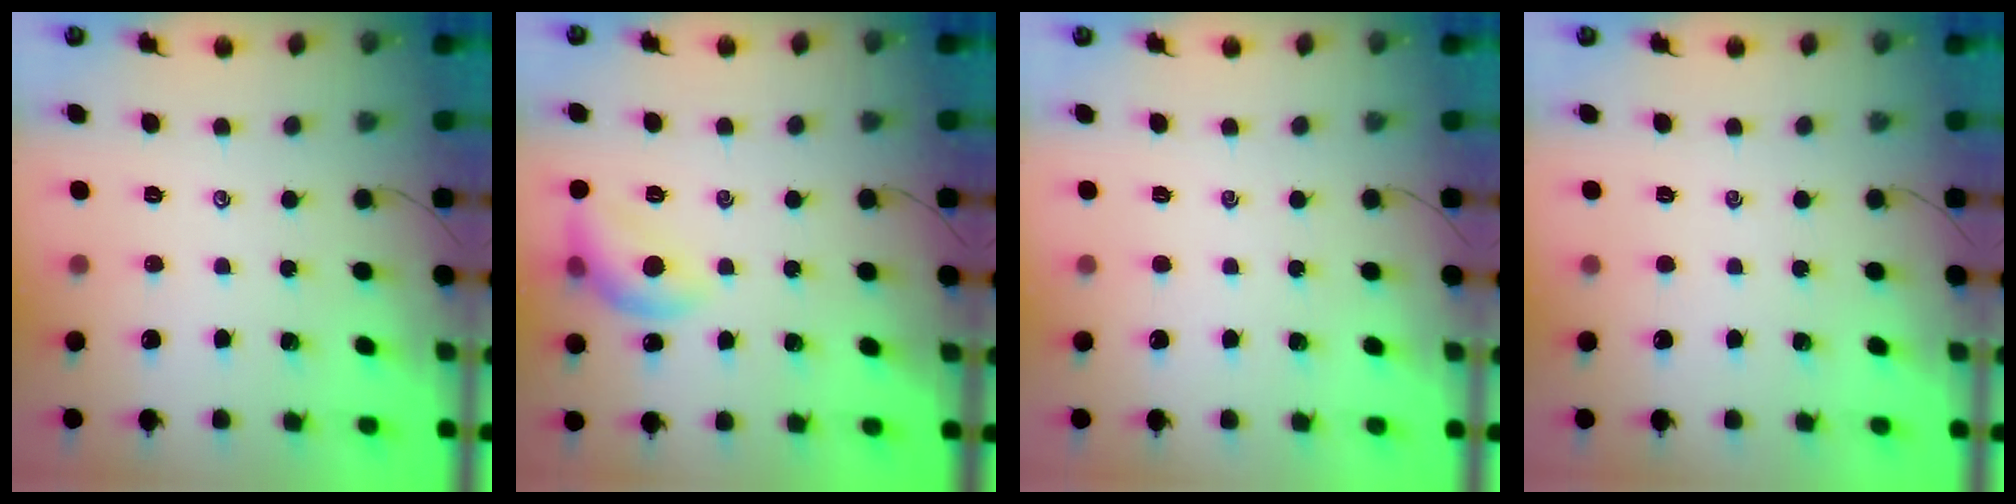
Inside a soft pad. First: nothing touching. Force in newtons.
{"total": 9.6, "press": 9.6, "slide": 0.3}
{"total": 0.0}
{"total": 0.0}